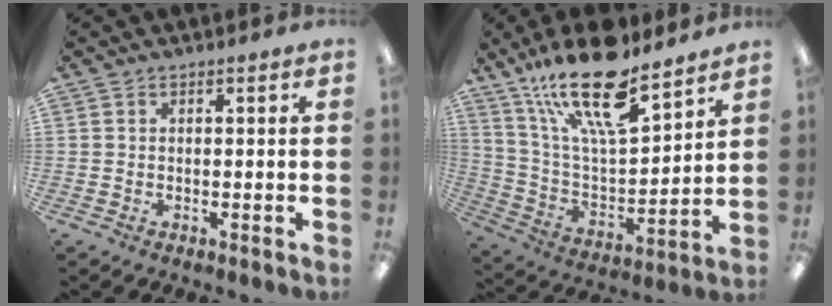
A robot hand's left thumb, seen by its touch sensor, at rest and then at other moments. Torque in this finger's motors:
{"motor_torque": [0.71, 0.34, 1.49, -1.27, 0.34]}